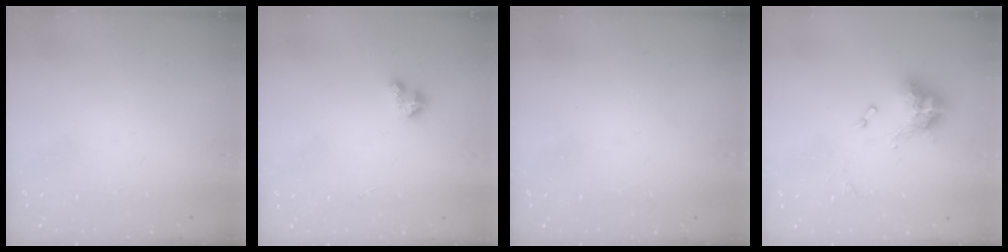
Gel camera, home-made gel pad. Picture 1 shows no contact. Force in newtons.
{"total": 2.7, "press": 2.7, "slide": 0.3}
{"total": 0.7, "press": 0.6, "slide": 0.4}
{"total": 11.5, "press": 11.4, "slide": 1.4}